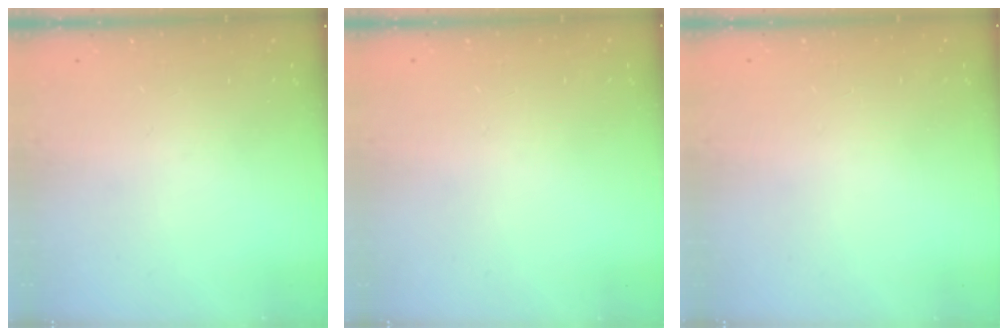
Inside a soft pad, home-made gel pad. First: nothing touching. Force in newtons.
{"total": 2.6, "press": 2.6, "slide": 0.2}
{"total": 2.6, "press": 2.6, "slide": 0.2}